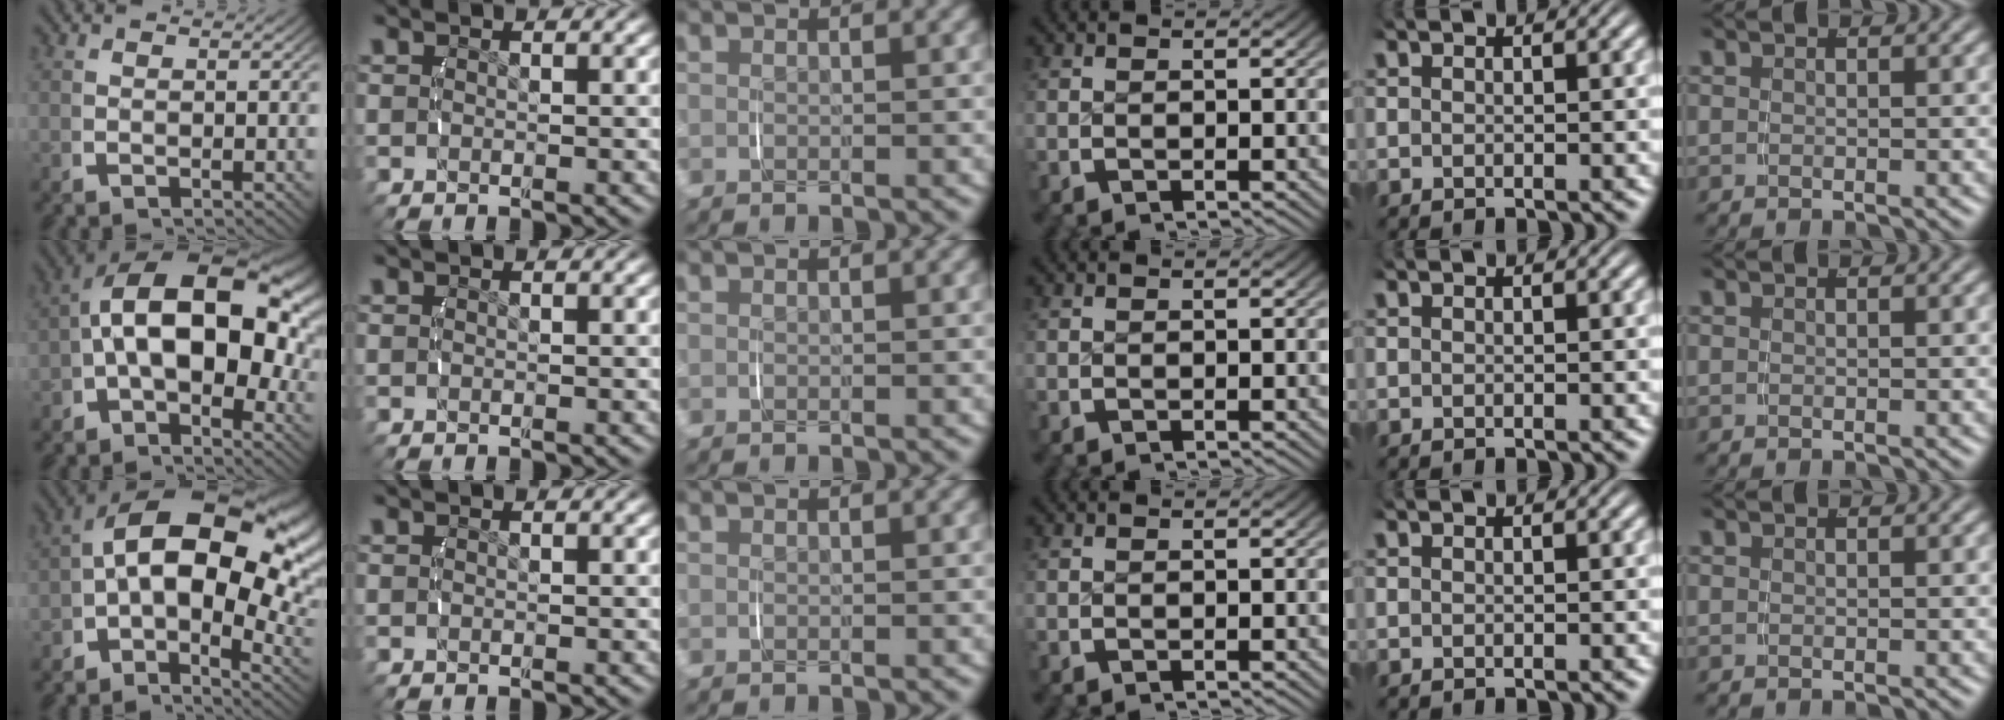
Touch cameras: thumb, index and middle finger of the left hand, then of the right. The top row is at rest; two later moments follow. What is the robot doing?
{"motion": "lift_and_place", "object": "camera"}